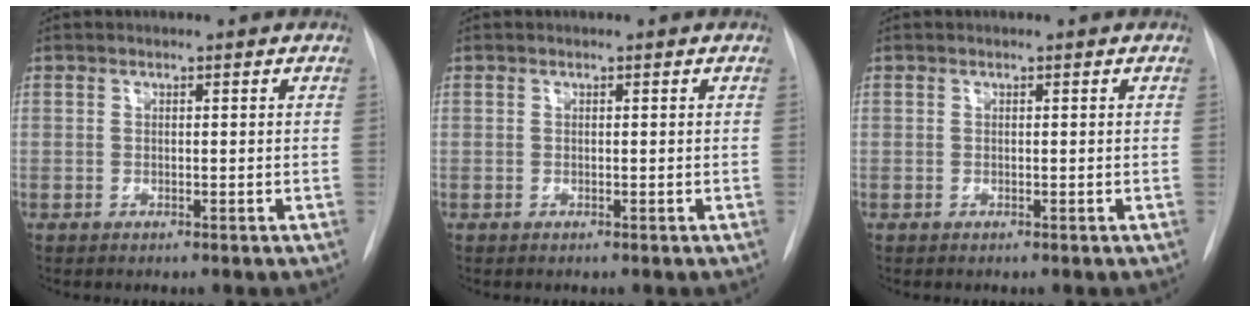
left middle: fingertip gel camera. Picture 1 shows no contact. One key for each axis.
{"total": 0.0}
{"total": 0.0}